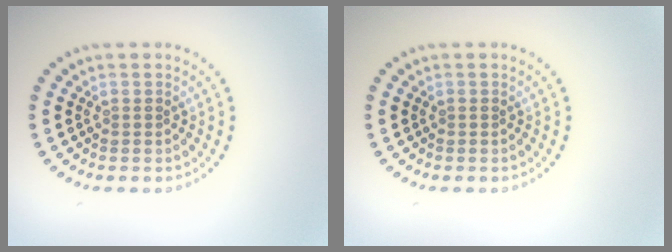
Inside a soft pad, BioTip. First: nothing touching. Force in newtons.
{"total": 0.0}